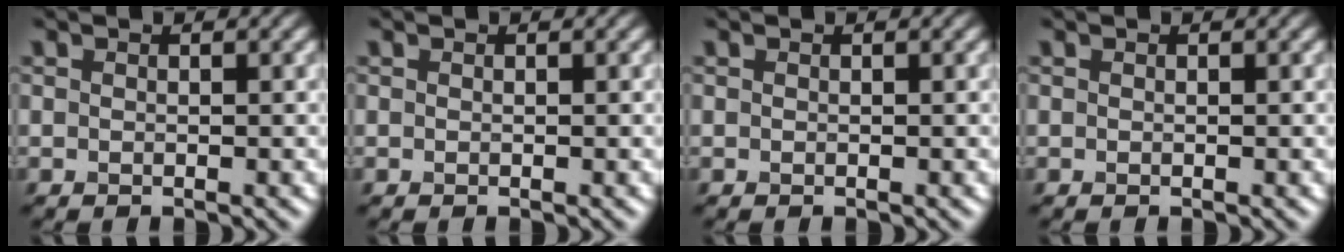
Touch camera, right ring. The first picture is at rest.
{"total": 0.0}
{"total": 0.0}
{"total": 0.0}